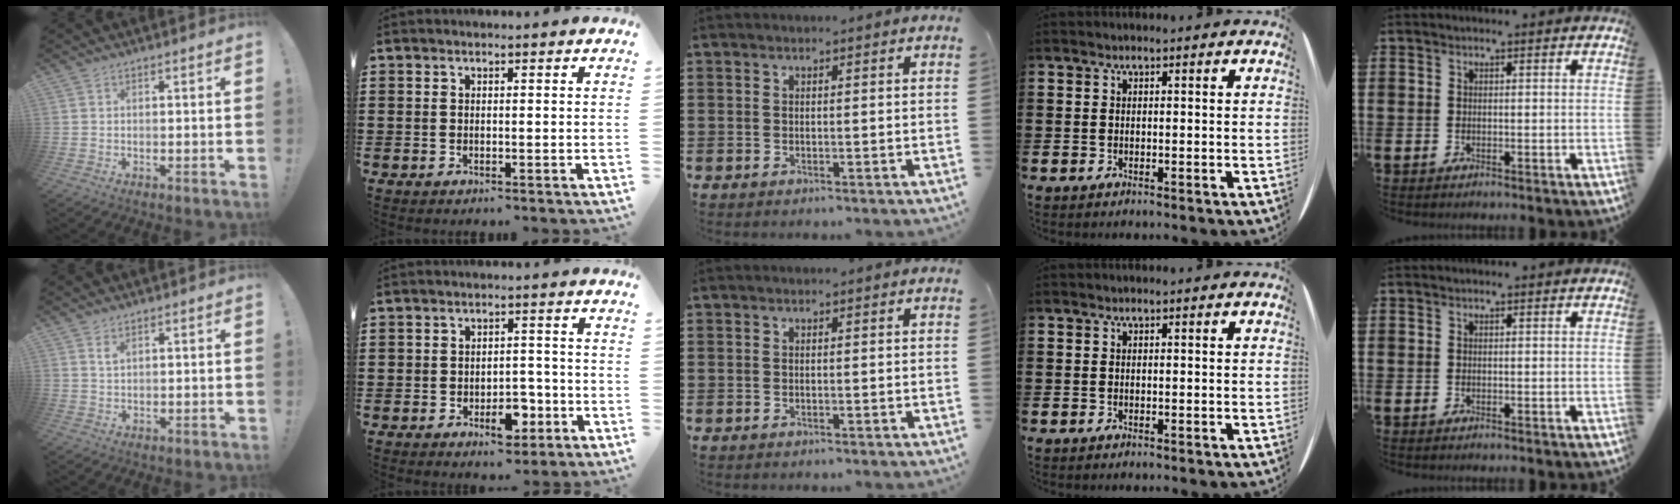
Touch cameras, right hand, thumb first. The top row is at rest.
{"thumb": {"total": 1.6, "force": [1.0, 0.7, 0.9], "torque": [-0.005, -0.008, 0.016]}, "index": {"total": 6.2, "force": [-2.9, 3.4, 4.3], "torque": [-0.057, 0.011, -0.050]}}